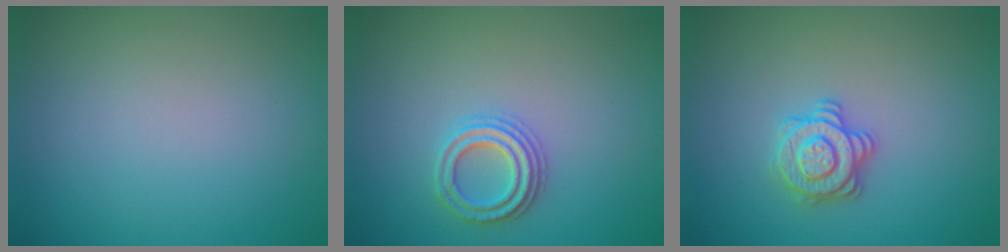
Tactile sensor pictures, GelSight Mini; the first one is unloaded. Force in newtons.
{"total": 2.5, "press": 2.4, "slide": 0.4}
{"total": 2.8, "press": 2.7, "slide": 0.5}